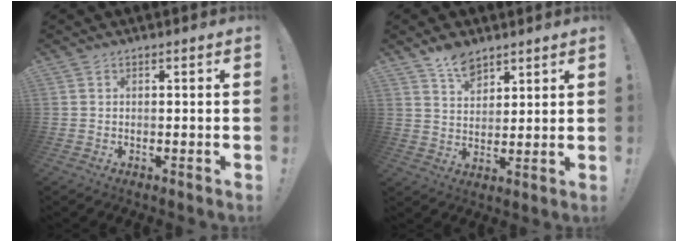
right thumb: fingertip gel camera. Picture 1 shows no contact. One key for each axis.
{"total": 7.9, "fx": 6.2, "fy": 3.8, "fz": 3.0, "tx": -0.041, "ty": -0.038, "tz": 0.115}